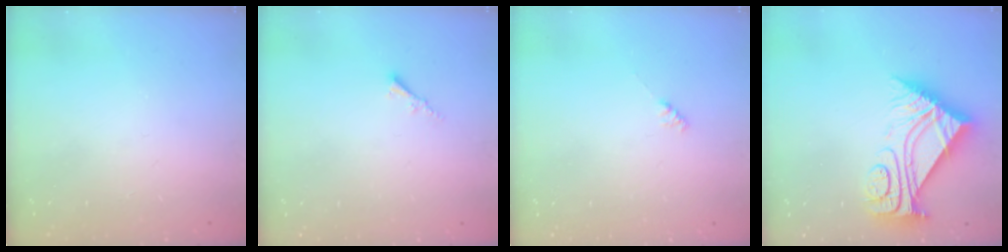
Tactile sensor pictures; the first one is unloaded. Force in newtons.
{"total": 1.8, "press": 1.7, "slide": 0.3}
{"total": 2.1, "press": 2.0, "slide": 0.5}
{"total": 11.2, "press": 11.2, "slide": 1.0}